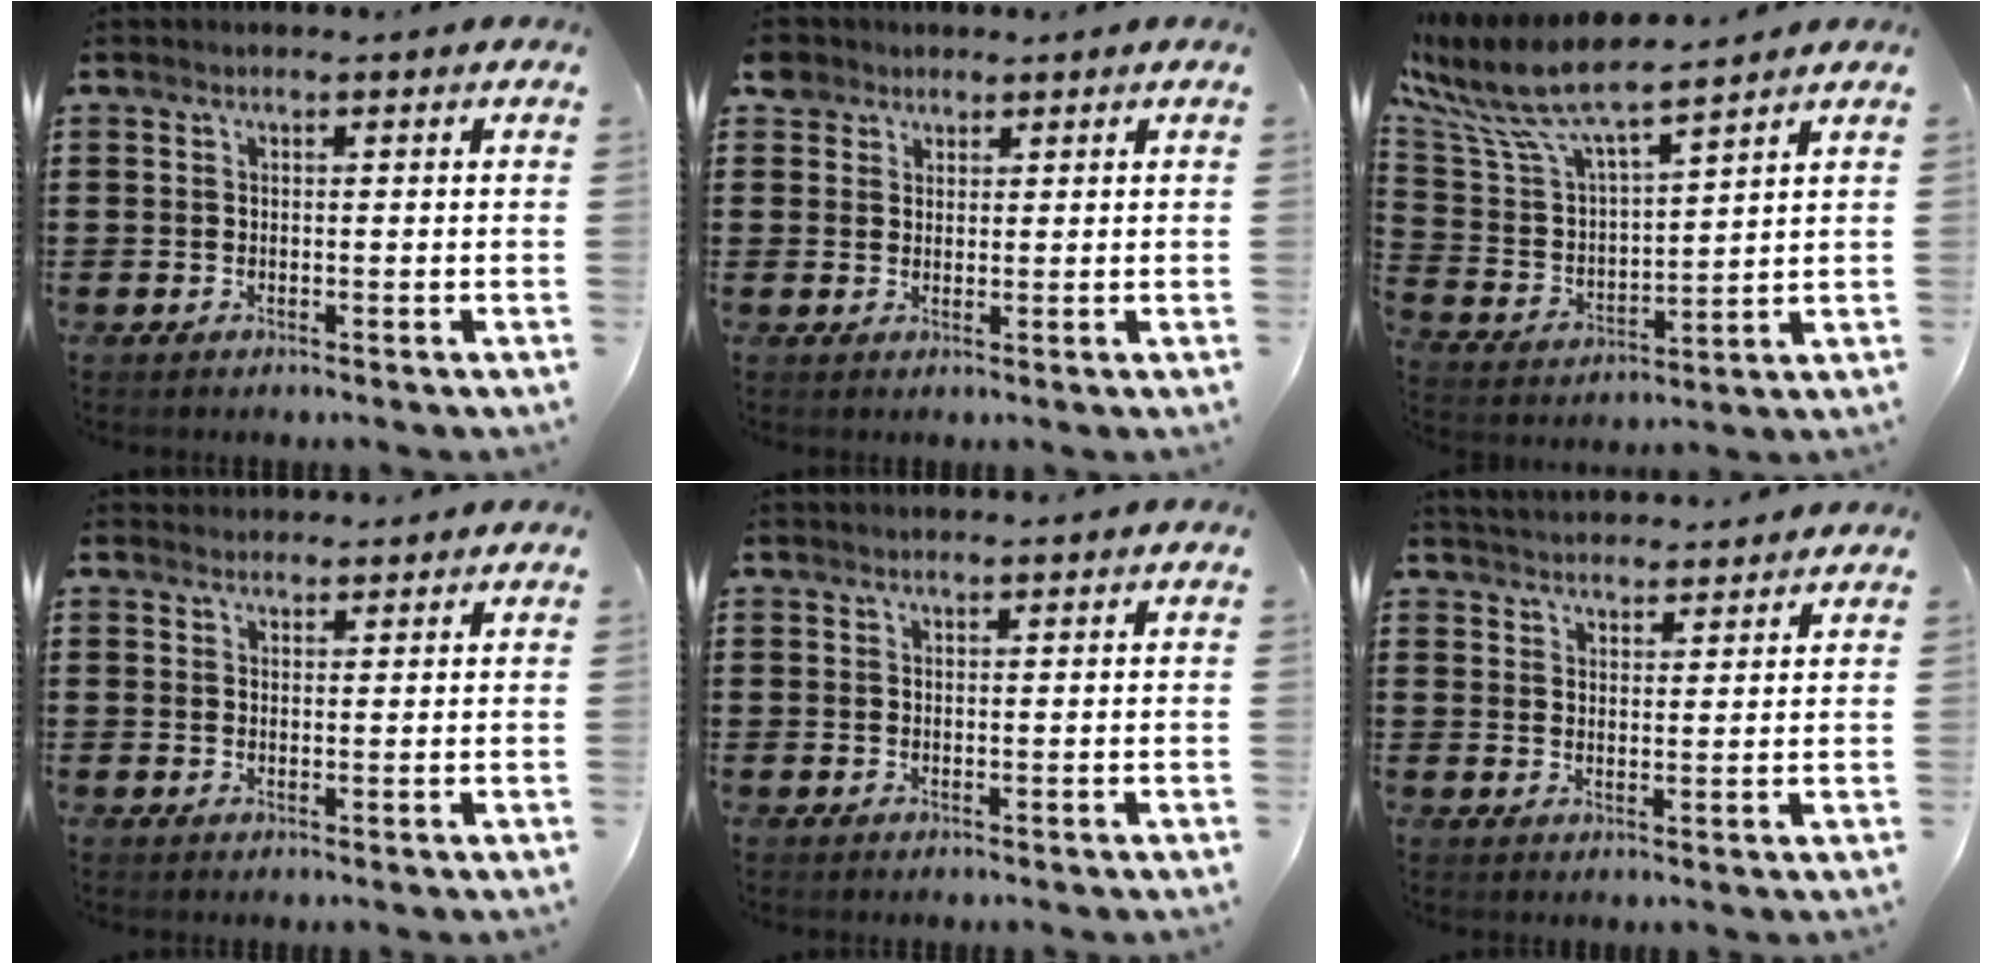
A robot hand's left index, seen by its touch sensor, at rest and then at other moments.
{"total": 2.9, "force": [2.0, 2.1, 0.1], "torque": [-0.008, 0.009, 0.036]}
{"total": 9.6, "force": [8.1, 1.4, 4.9], "torque": [-0.137, -0.047, 0.137]}
{"total": 1.7, "force": [1.7, 0.3, 0.0], "torque": [-0.003, 0.001, 0.033]}
{"total": 0.8, "force": [0.8, -0.1, 0.1], "torque": [-0.004, -0.002, 0.016]}
{"total": 3.3, "force": [3.2, 0.0, -0.1], "torque": [-0.008, -0.010, 0.060]}